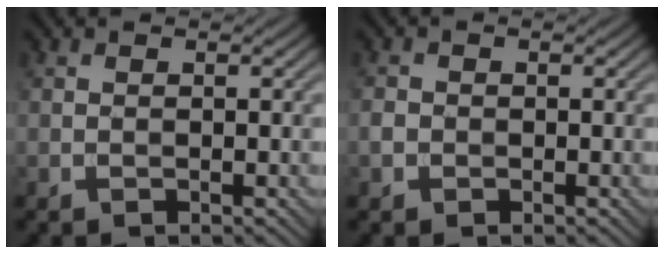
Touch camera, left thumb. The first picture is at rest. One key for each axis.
{"total": 1.4, "fx": -0.5, "fy": 1.3, "fz": 0.5, "tx": -0.009, "ty": -0.002, "tz": -0.015}